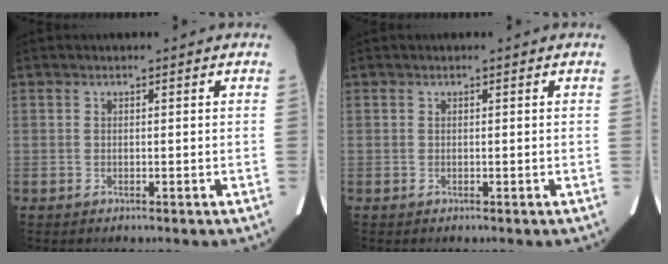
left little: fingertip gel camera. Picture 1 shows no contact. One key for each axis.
{"total": 0.0}